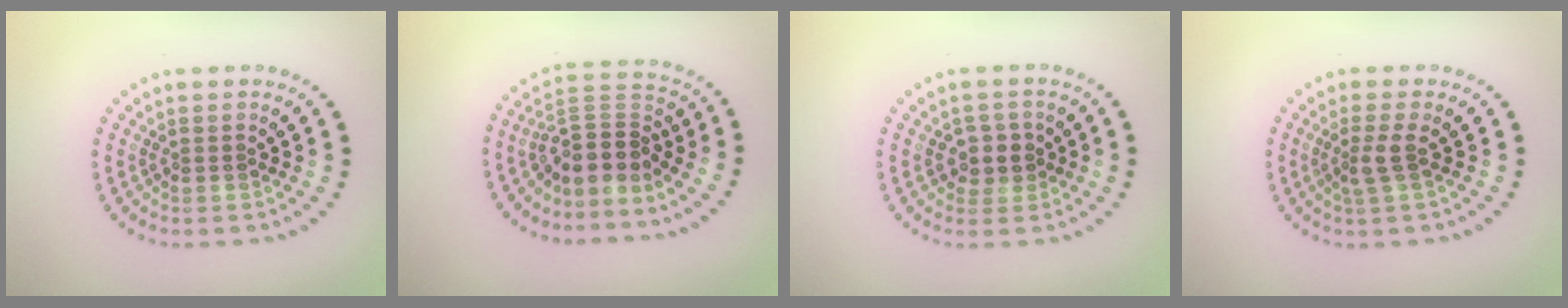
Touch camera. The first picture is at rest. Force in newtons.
{"total": 4.0, "press": 3.0, "slide": 2.7}
{"total": 2.0, "press": 1.9, "slide": 0.8}
{"total": 1.9, "press": 1.5, "slide": 1.2}